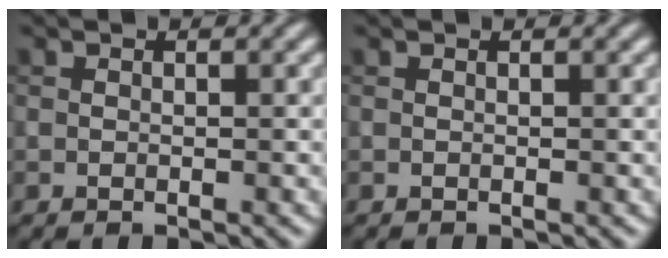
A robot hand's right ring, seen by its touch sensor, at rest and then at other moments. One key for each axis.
{"total": 0.0}